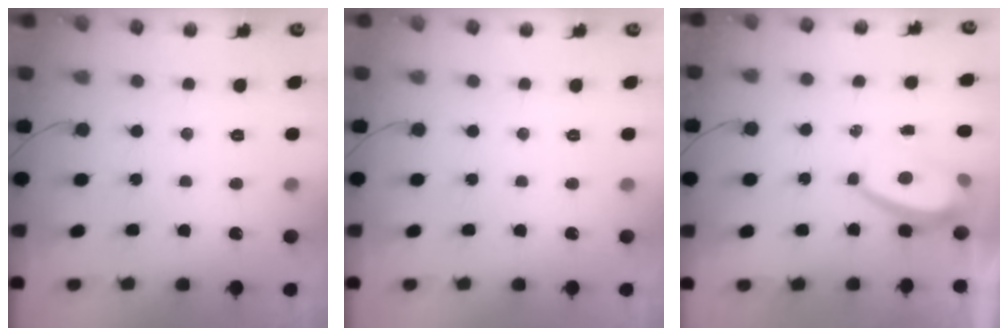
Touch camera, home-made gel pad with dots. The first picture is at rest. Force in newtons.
{"total": 0.0}
{"total": 3.2, "press": 3.1, "slide": 0.6}